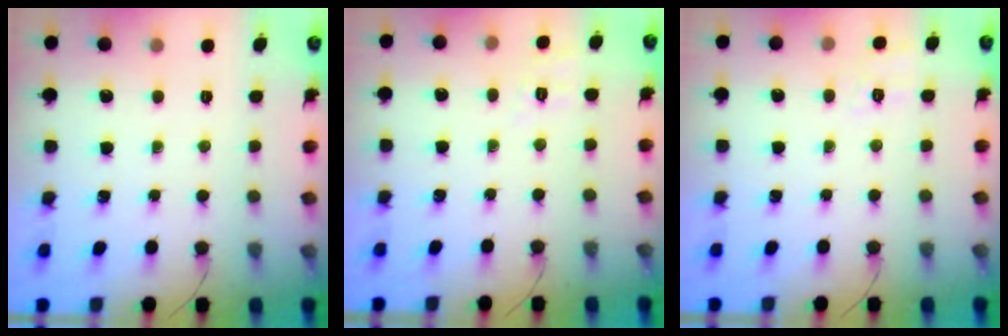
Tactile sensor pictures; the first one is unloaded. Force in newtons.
{"total": 2.1, "press": 0.5, "slide": 2.0}
{"total": 9.4, "press": 9.1, "slide": 2.2}